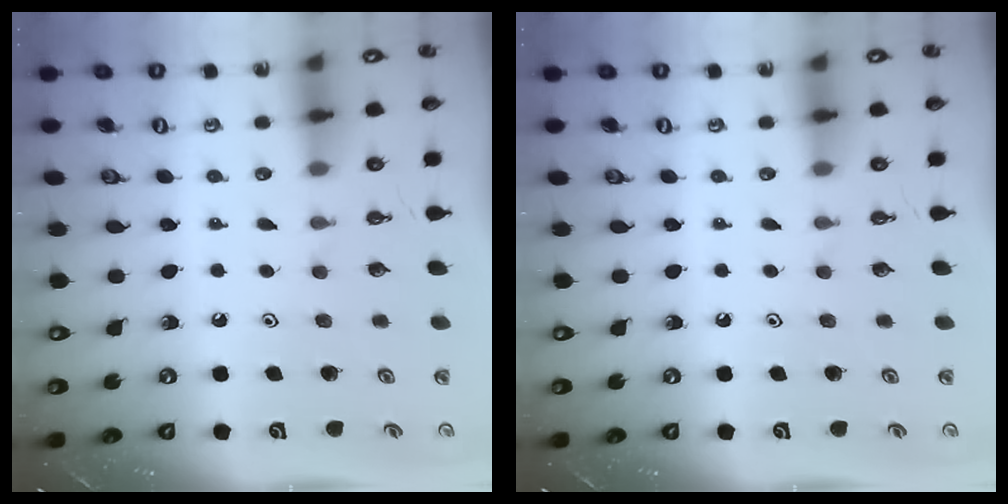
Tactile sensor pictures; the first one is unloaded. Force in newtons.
{"total": 0.0}